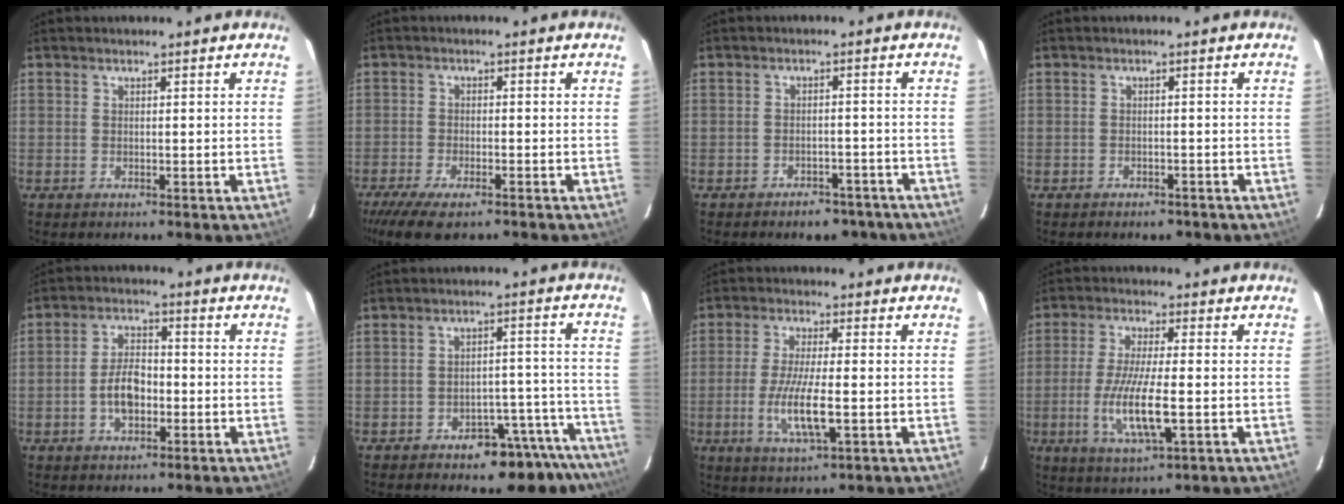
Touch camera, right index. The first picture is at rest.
{"total": 9.8, "force": [-7.4, 3.2, 5.6], "torque": [-0.137, -0.033, -0.131]}
{"total": 8.8, "force": [-7.0, 4.5, 2.9], "torque": [-0.057, 0.014, -0.076]}
{"total": 4.0, "force": [-3.2, 2.1, 1.3], "torque": [-0.027, 0.000, -0.037]}
{"total": 6.9, "force": [-2.0, 3.9, 5.3], "torque": [-0.104, 0.013, -0.029]}
{"total": 11.9, "force": [-9.9, 5.3, 3.9], "torque": [-0.029, 0.047, -0.107]}
{"total": 9.2, "force": [-2.3, 1.8, 8.7], "torque": [-0.173, -0.015, -0.044]}
{"total": 10.8, "force": [-2.7, 2.1, 10.3], "torque": [-0.205, -0.017, -0.050]}